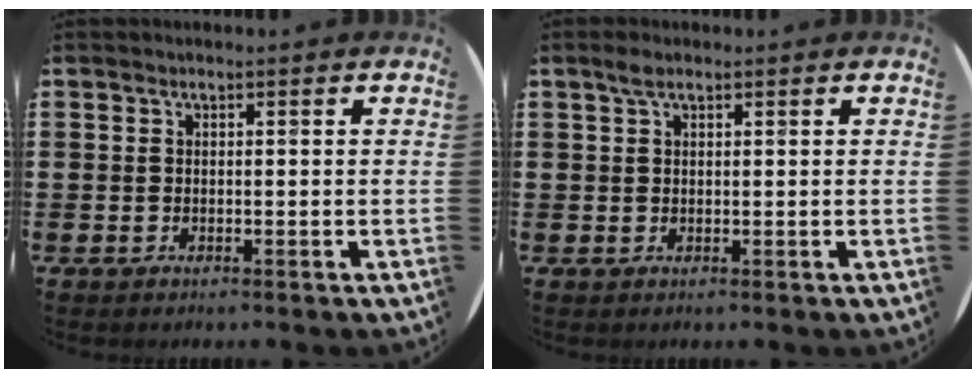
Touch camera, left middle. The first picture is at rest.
{"total": 1.5, "force": [1.0, 0.6, 0.9], "torque": [-0.021, 0.005, 0.018]}